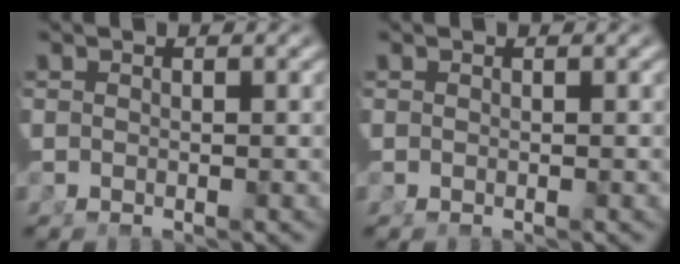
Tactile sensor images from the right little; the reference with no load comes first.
{"total": 0.0}